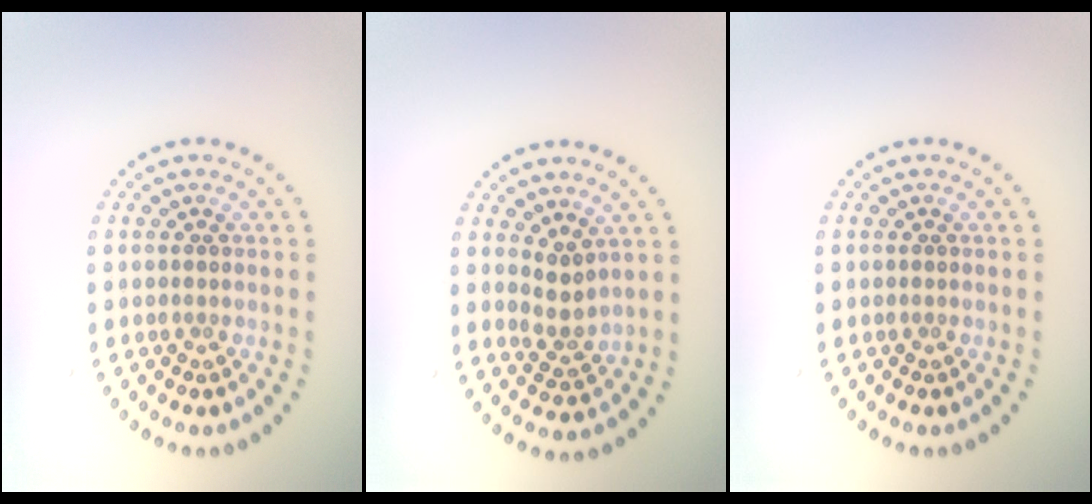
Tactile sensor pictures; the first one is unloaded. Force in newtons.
{"total": 2.2, "press": 1.7, "slide": 1.4}
{"total": 0.0}